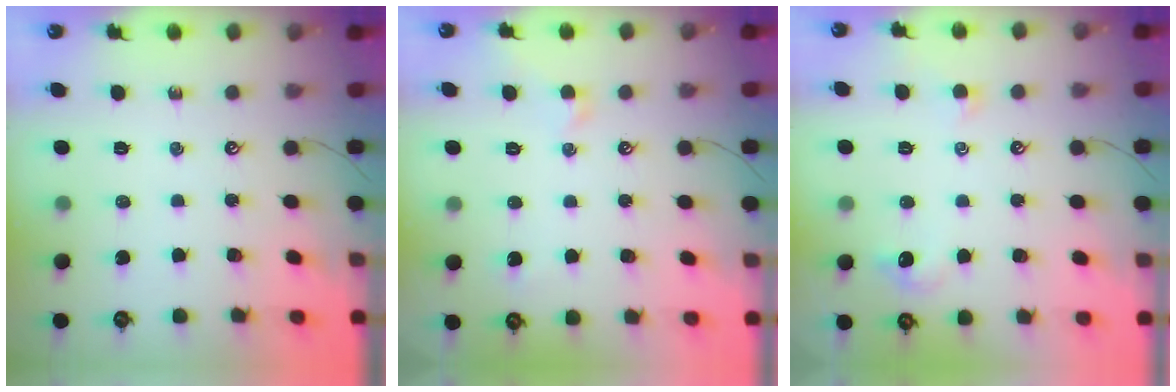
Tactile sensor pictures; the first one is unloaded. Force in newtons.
{"total": 1.0, "press": 0.8, "slide": 0.6}
{"total": 1.5, "press": 1.3, "slide": 0.6}